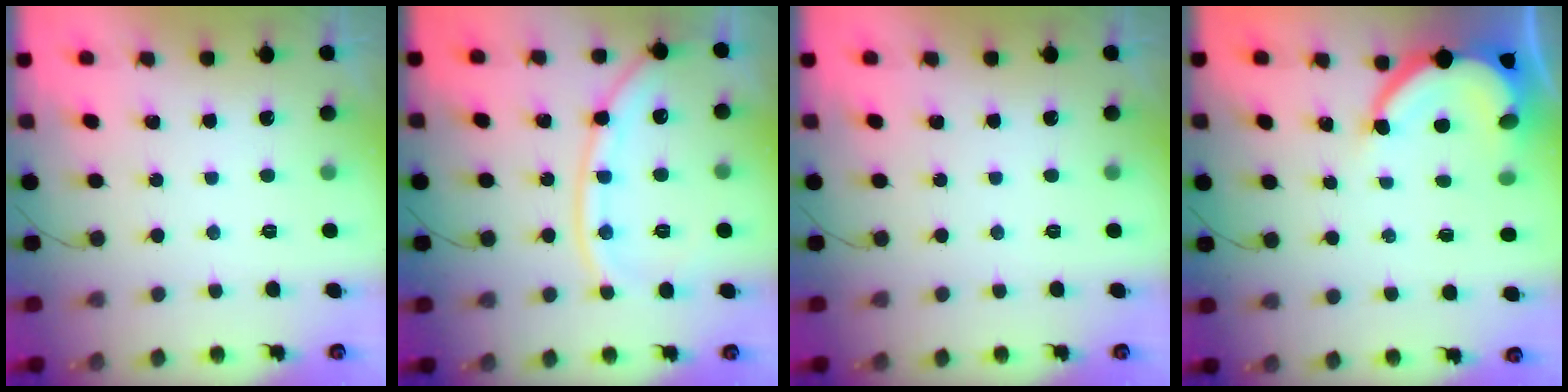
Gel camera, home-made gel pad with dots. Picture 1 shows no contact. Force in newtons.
{"total": 13.1, "press": 13.0, "slide": 1.7}
{"total": 0.0}
{"total": 9.2, "press": 9.2, "slide": 1.0}